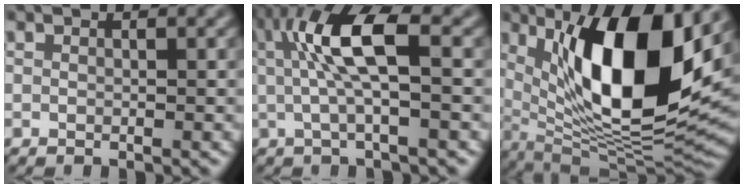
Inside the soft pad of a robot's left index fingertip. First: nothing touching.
{"total": 6.3, "force": [0.9, 1.5, 6.0], "torque": [-0.124, 0.006, 0.016]}
{"total": 14.0, "force": [3.6, 5.0, 12.6], "torque": [-0.207, -0.018, 0.064]}